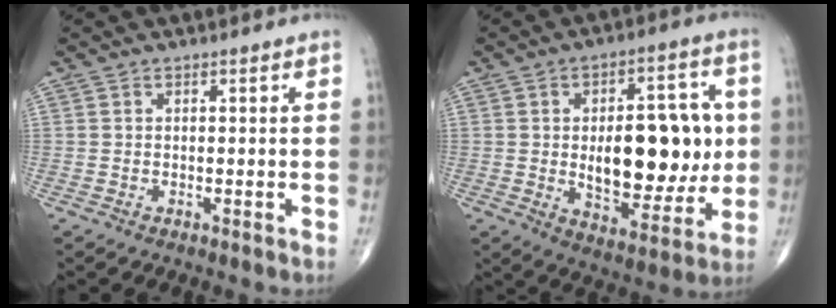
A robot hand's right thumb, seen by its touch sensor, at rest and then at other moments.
{"total": 20.2, "force": [0.6, 10.1, 17.5], "torque": [-0.209, -0.001, 0.018]}